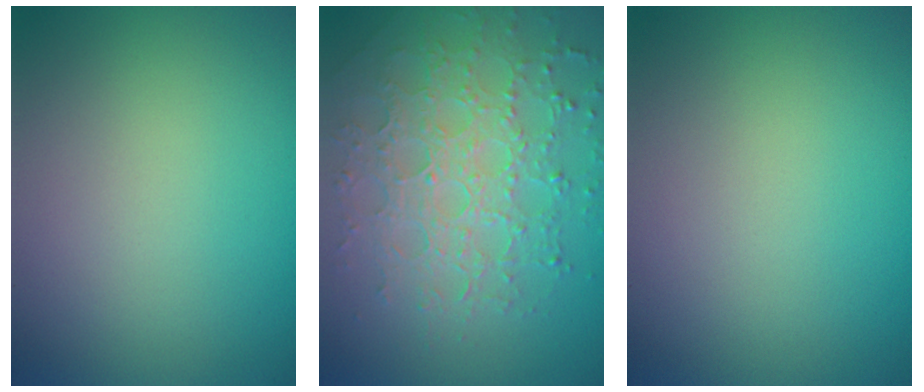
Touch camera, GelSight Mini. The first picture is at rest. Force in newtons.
{"total": 7.0, "press": 5.0, "slide": 4.9}
{"total": 0.0}